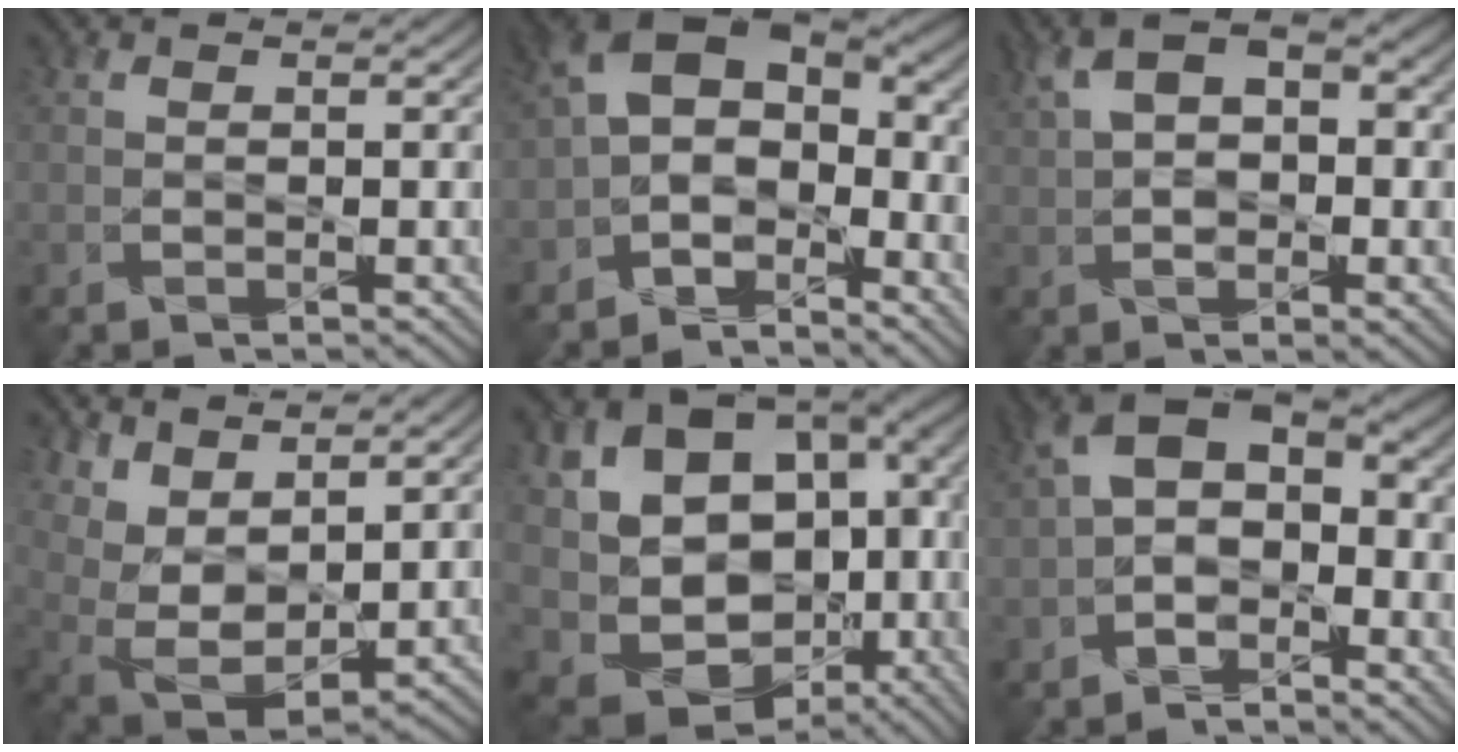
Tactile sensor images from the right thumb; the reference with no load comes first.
{"total": 9.1, "force": [-2.6, 6.0, 6.3], "torque": [-0.097, 0.002, -0.063]}
{"total": 9.4, "force": [1.7, 5.2, 7.6], "torque": [-0.139, 0.010, 0.020]}
{"total": 9.7, "force": [6.3, 3.9, 6.2], "torque": [-0.156, 0.011, 0.115]}
{"total": 15.2, "force": [-0.6, 12.5, 8.7], "torque": [-0.151, -0.043, 0.031]}
{"total": 8.3, "force": [-0.8, 5.3, 6.3], "torque": [-0.119, 0.000, -0.027]}